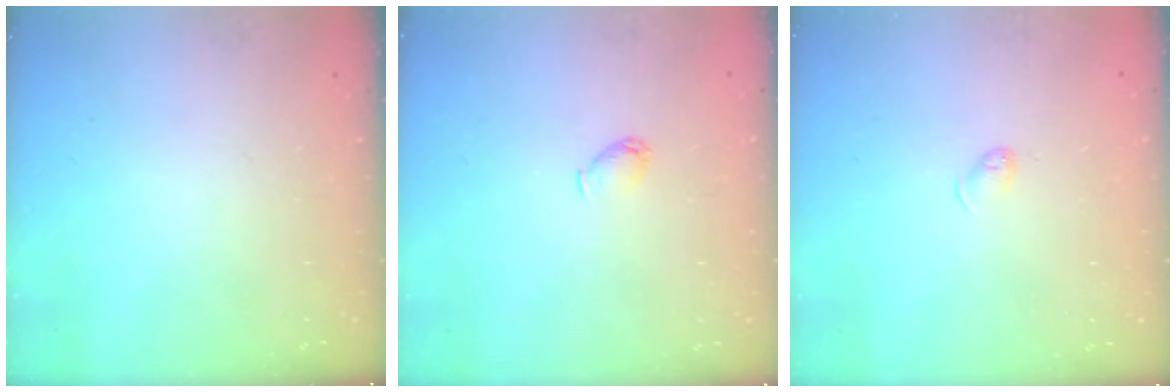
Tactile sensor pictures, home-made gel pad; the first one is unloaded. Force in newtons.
{"total": 3.3, "press": 3.3, "slide": 0.6}
{"total": 3.7, "press": 3.6, "slide": 0.7}